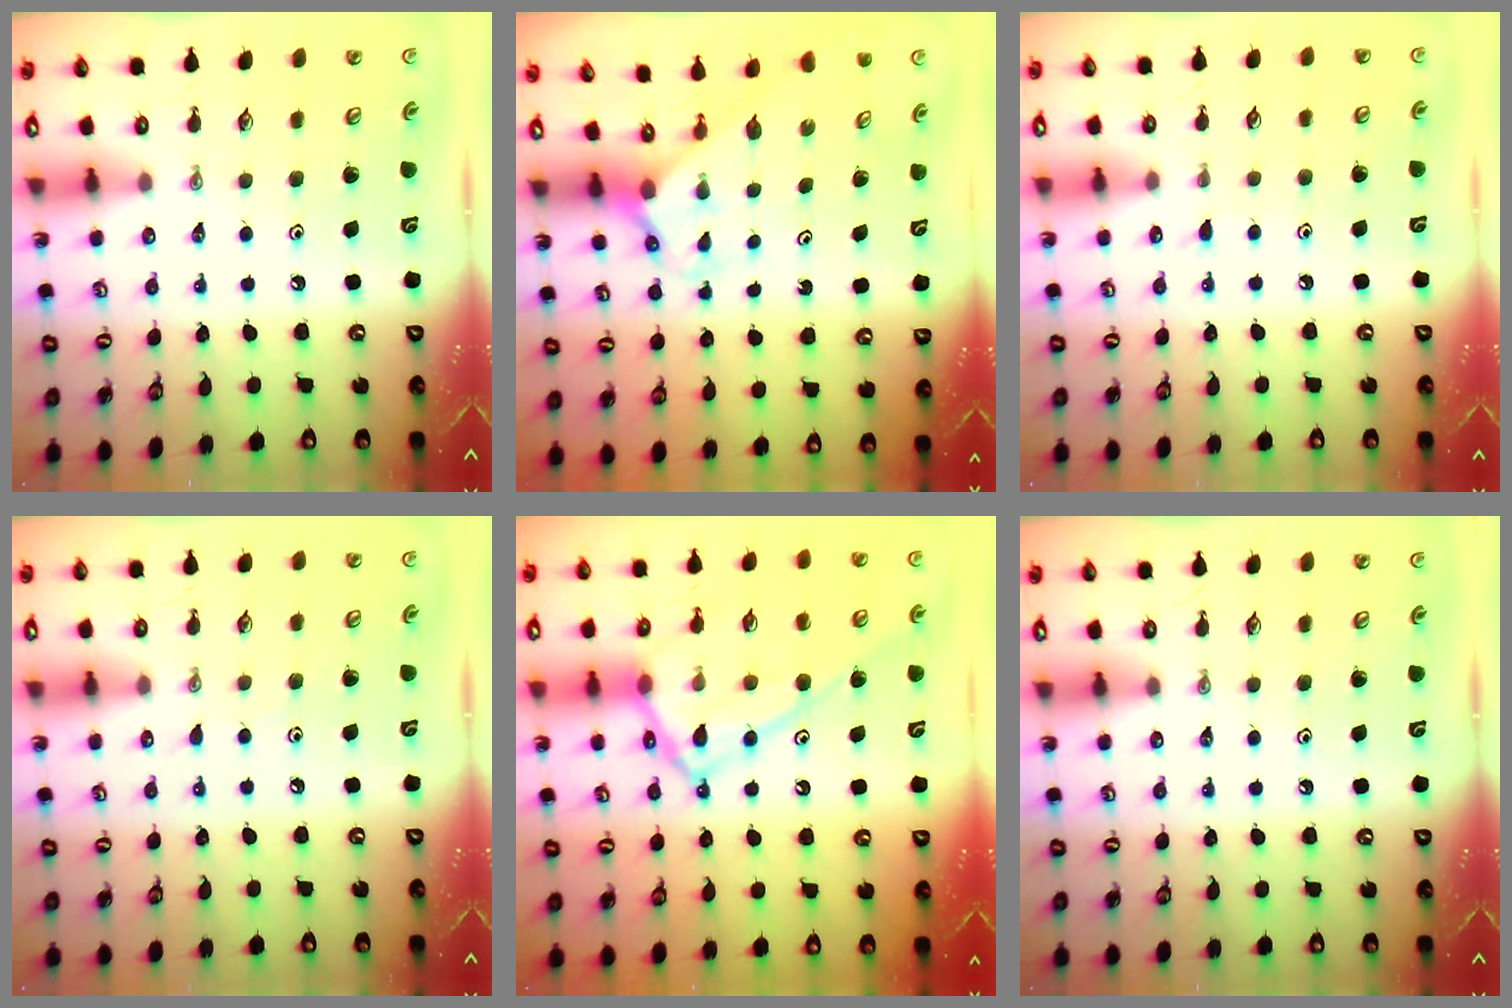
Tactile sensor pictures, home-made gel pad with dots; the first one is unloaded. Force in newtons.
{"total": 1.9, "press": 1.9, "slide": 0.1}
{"total": 5.0, "press": 5.0, "slide": 0.5}
{"total": 2.7, "press": 2.6, "slide": 0.3}
{"total": 18.2, "press": 18.1, "slide": 1.7}
{"total": 0.0}